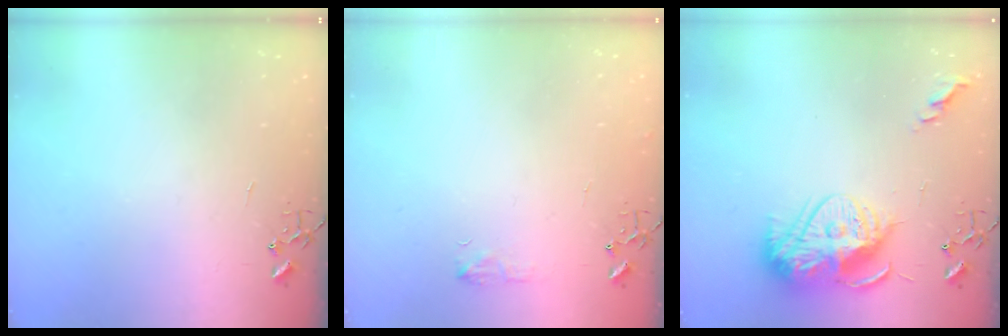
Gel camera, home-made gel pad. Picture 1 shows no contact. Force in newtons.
{"total": 6.4, "press": 6.3, "slide": 0.9}
{"total": 15.6, "press": 15.6, "slide": 1.2}